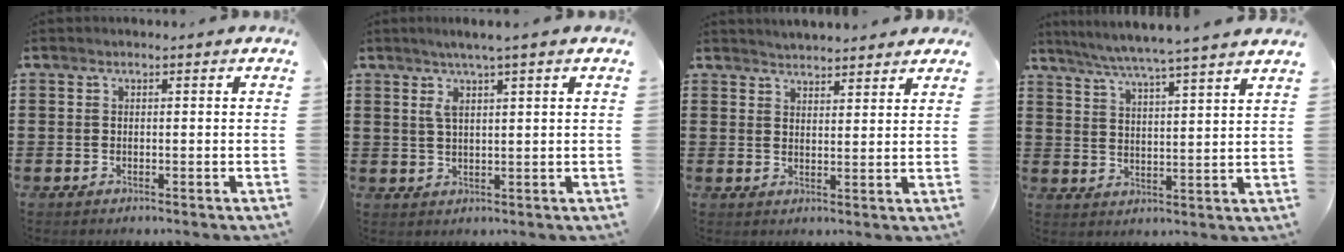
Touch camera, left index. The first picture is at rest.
{"total": 3.5, "force": [1.8, 0.0, 2.9], "torque": [-0.060, 0.001, 0.031]}
{"total": 2.8, "force": [2.8, 0.0, 0.0], "torque": [-0.009, -0.009, 0.052]}
{"total": 5.3, "force": [4.7, -1.2, 2.1], "torque": [-0.058, -0.034, 0.076]}